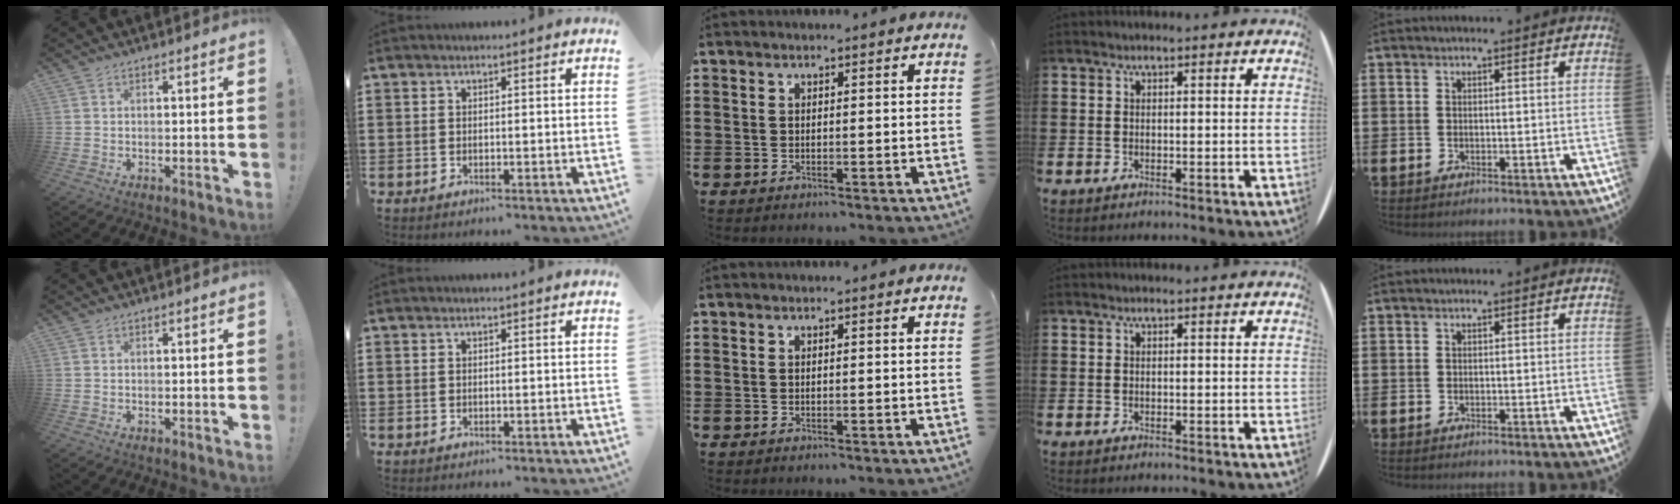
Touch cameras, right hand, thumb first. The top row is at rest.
{}